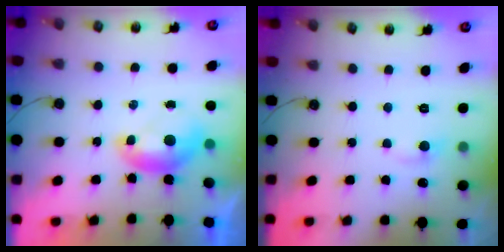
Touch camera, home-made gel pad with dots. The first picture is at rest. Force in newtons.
{"total": 1.1, "press": 0.8, "slide": 0.8}